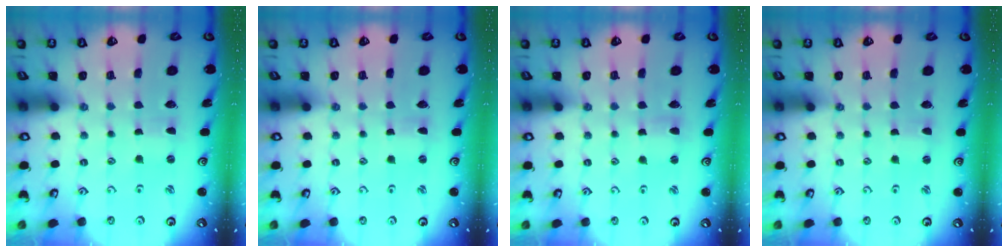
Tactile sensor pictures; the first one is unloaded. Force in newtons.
{"total": 0.0}
{"total": 2.2, "press": 2.1, "slide": 0.3}
{"total": 0.9, "press": 0.9, "slide": 0.2}